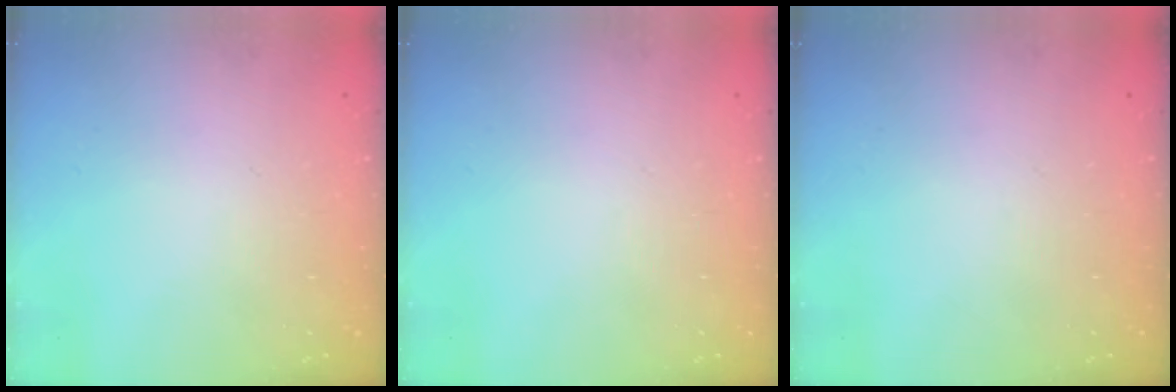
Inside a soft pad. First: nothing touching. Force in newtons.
{"total": 0.0}
{"total": 0.0}